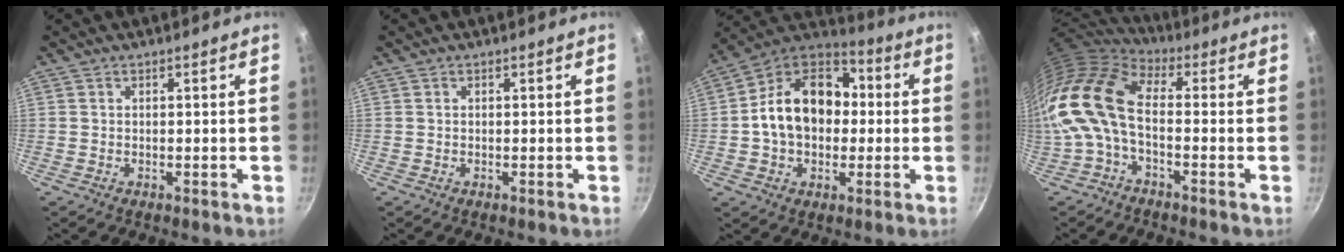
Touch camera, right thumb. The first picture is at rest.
{"total": 0.0}
{"total": 18.4, "force": [0.3, 13.5, 12.4], "torque": [-0.178, 0.042, -0.014]}
{"total": 14.7, "force": [-1.7, 7.7, 12.5], "torque": [-0.250, 0.021, -0.051]}